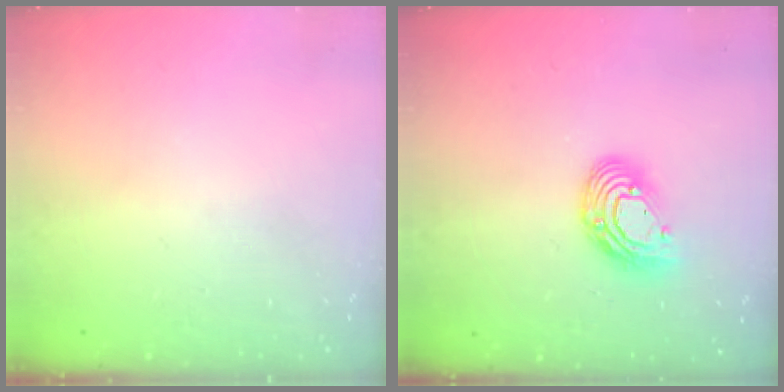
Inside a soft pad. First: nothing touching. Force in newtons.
{"total": 11.6, "press": 11.5, "slide": 1.2}